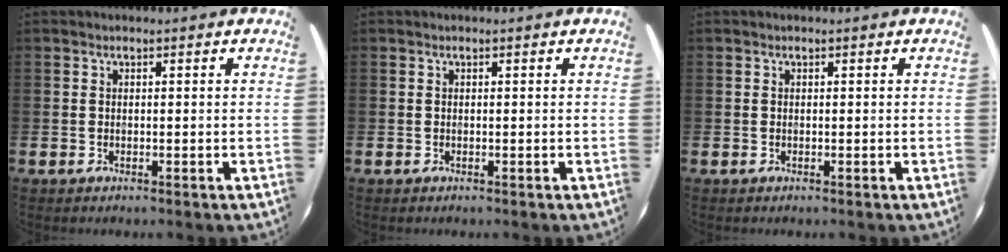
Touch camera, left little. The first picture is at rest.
{"total": 0.0}
{"total": 0.0}